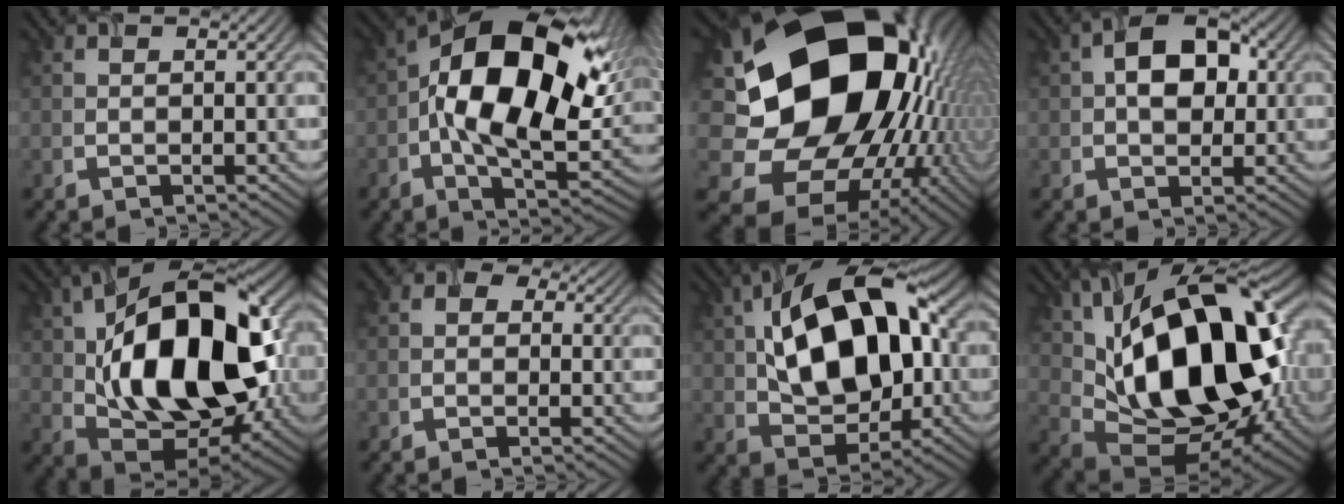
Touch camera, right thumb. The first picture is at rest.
{"total": 18.4, "force": [1.6, 9.8, 15.5], "torque": [-0.266, 0.002, 0.019]}
{"total": 22.1, "force": [-0.2, 17.5, 13.6], "torque": [-0.298, -0.066, 0.042]}
{"total": 6.5, "force": [1.0, 4.3, 4.7], "torque": [-0.068, 0.011, 0.008]}
{"total": 19.1, "force": [1.8, 11.4, 15.3], "torque": [-0.264, 0.006, 0.030]}
{"total": 2.7, "force": [0.2, 2.2, 1.5], "torque": [-0.025, 0.008, -0.011]}
{"total": 16.4, "force": [2.3, 9.9, 12.8], "torque": [-0.223, 0.025, 0.038]}
{"total": 20.2, "force": [4.0, 11.5, 16.1], "torque": [-0.288, 0.007, 0.069]}